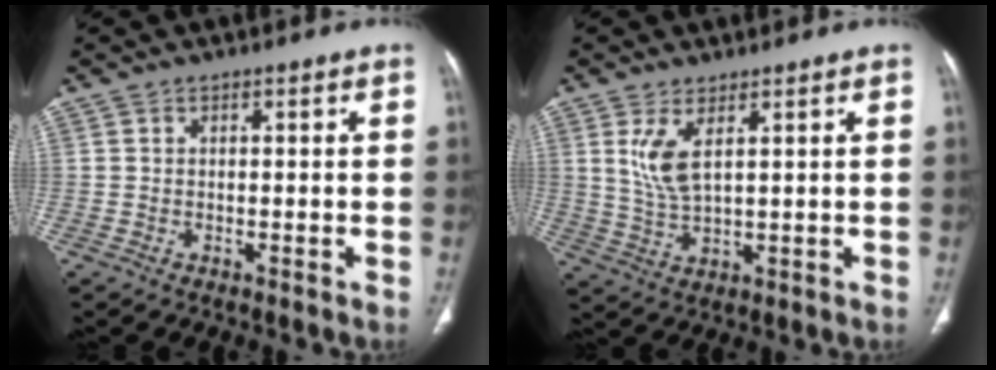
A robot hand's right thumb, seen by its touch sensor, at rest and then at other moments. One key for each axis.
{"total": 5.9, "fx": 2.3, "fy": 2.1, "fz": 5.0, "tx": -0.107, "ty": -0.018, "tz": 0.060}